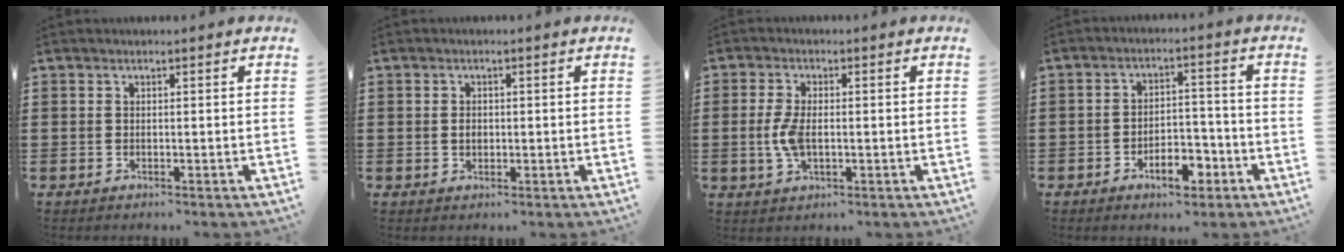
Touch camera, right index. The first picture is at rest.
{"total": 1.4, "force": [-0.1, 1.0, 1.0], "torque": [-0.022, 0.005, -0.002]}
{"total": 5.1, "force": [-0.5, 2.3, 4.5], "torque": [-0.110, -0.007, -0.017]}
{"total": 6.4, "force": [-3.6, 3.0, 4.4], "torque": [-0.061, 0.012, -0.064]}